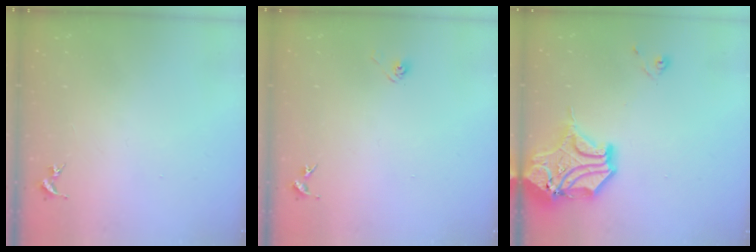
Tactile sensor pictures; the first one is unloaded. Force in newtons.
{"total": 2.9, "press": 2.6, "slide": 1.4}
{"total": 16.5, "press": 16.3, "slide": 2.5}